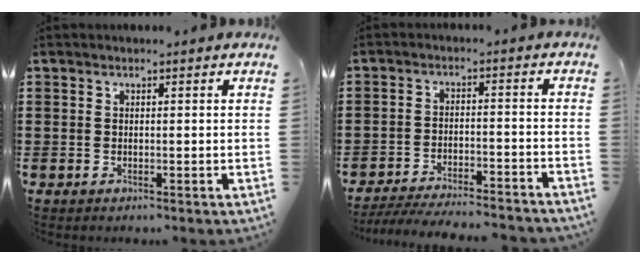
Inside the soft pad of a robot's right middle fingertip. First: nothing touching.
{"total": 5.0, "force": [-4.8, 0.0, 1.3], "torque": [-0.028, -0.007, -0.096]}